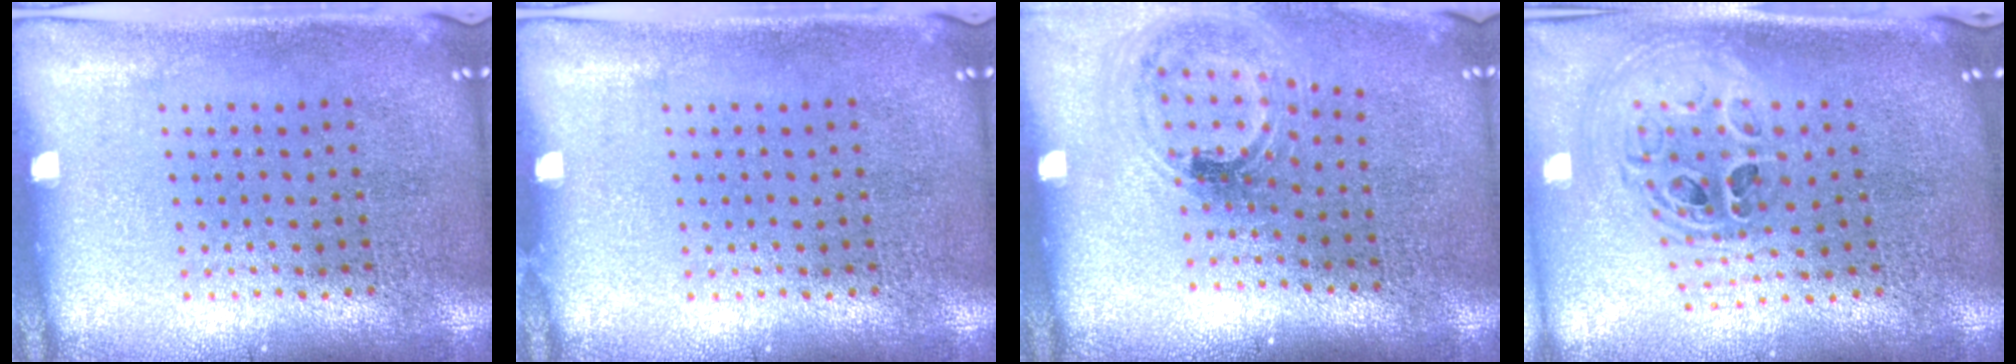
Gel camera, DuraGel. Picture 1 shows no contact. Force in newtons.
{"total": 0.0}
{"total": 1.1, "press": 1.1, "slide": 0.3}
{"total": 1.5, "press": 1.4, "slide": 0.7}